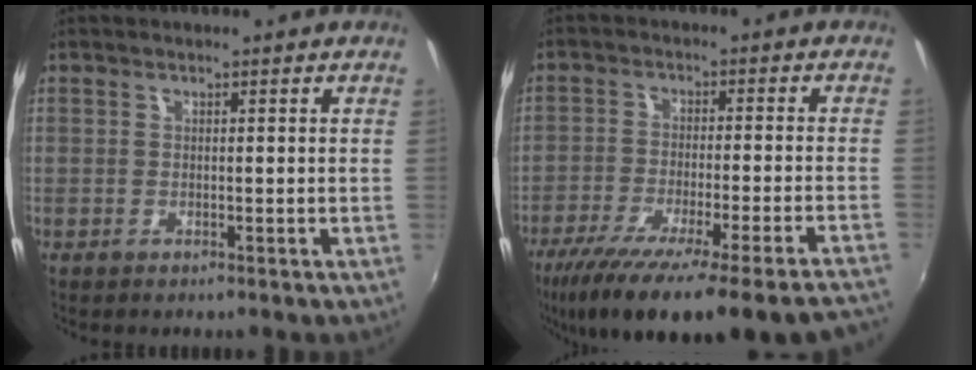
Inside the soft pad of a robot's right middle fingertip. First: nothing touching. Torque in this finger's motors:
{"motor_torque": [1.10, -1.04, 0.34, 0.21]}